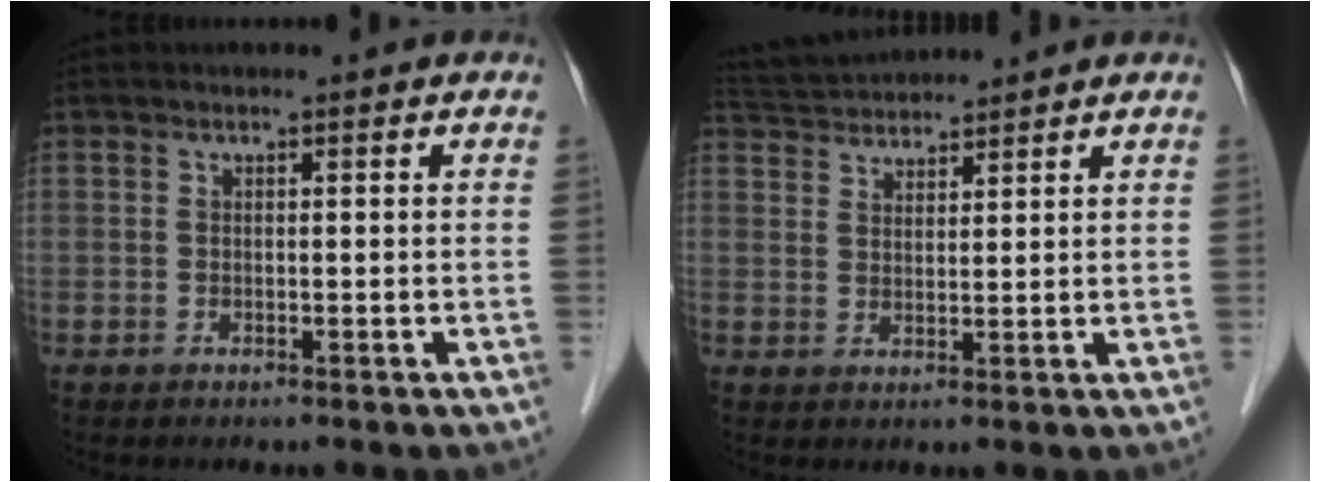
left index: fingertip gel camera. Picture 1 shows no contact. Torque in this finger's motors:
{"motor_torque": [-0.50, -0.54, 0.04, 0.01]}